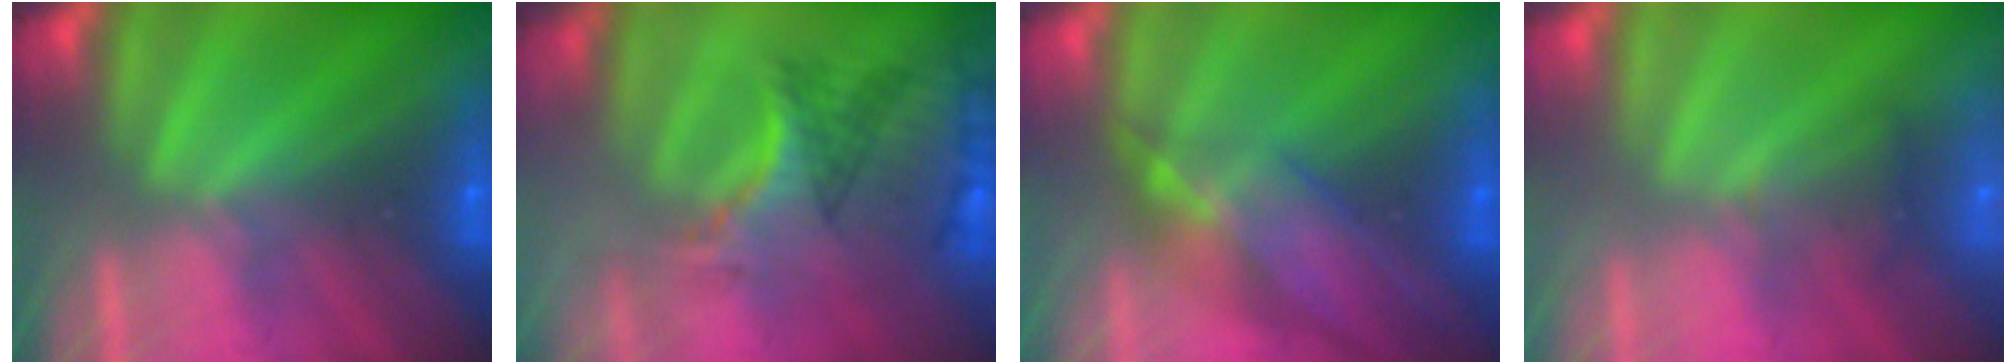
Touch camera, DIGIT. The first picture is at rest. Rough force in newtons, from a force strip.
{"total": 2.9}
{"total": 3.9}
{"total": 7.6}